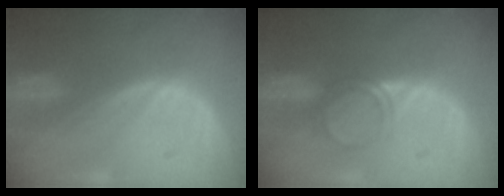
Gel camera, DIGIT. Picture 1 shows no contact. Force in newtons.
{"total": 2.9, "press": 2.6, "slide": 1.1}